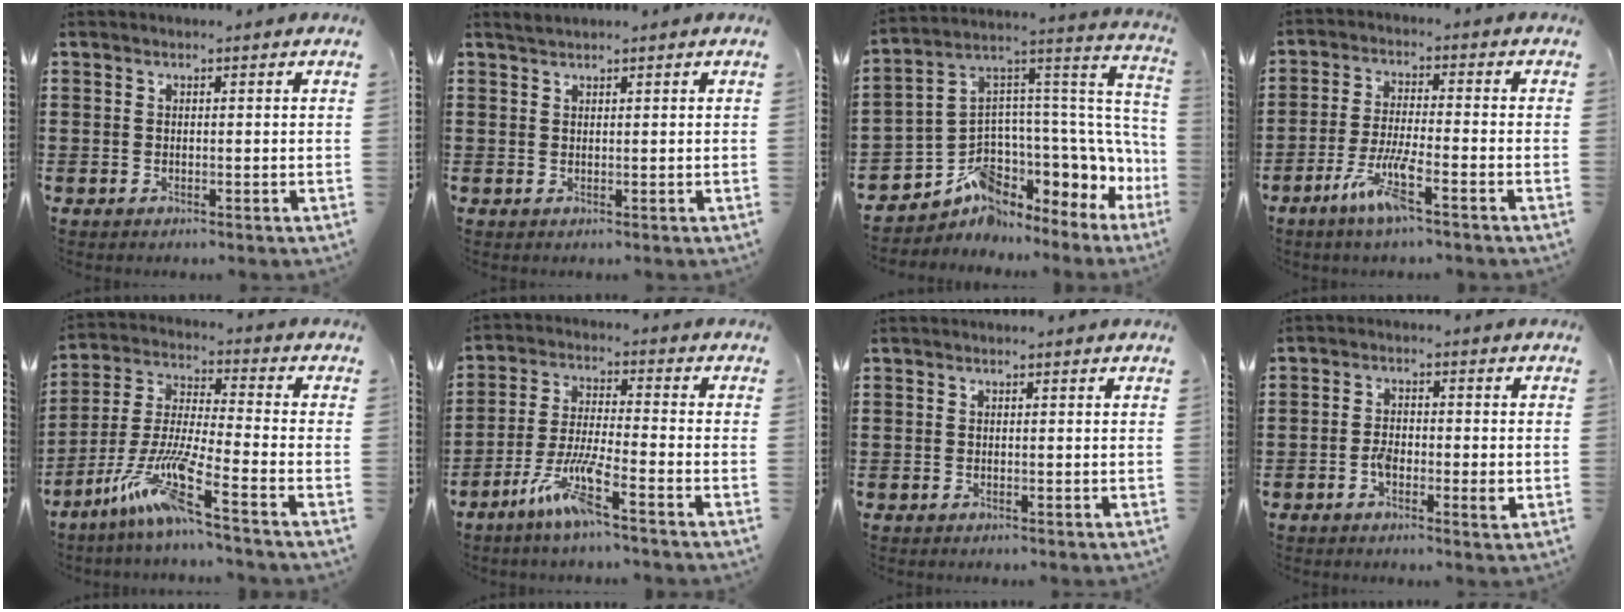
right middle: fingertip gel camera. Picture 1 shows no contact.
{"total": 0.9, "force": [0.9, 0.1, 0.2], "torque": [-0.005, 0.000, 0.017]}
{"total": 4.9, "force": [-1.4, 3.8, 2.6], "torque": [-0.093, -0.056, -0.035]}
{"total": 6.7, "force": [-4.0, 0.9, 5.4], "torque": [-0.119, -0.009, -0.077]}
{"total": 10.6, "force": [-7.2, 0.3, 7.8], "torque": [-0.178, -0.018, -0.150]}
{"total": 7.7, "force": [-5.2, 0.8, 5.7], "torque": [-0.124, -0.008, -0.099]}
{"total": 0.0}
{"total": 3.3, "force": [-1.2, 1.3, 2.8], "torque": [-0.055, 0.002, -0.023]}